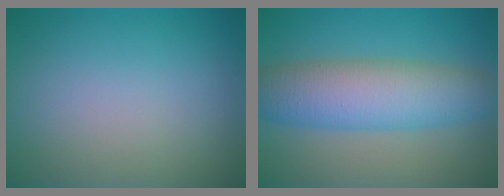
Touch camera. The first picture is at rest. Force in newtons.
{"total": 7.2, "press": 7.2, "slide": 0.1}